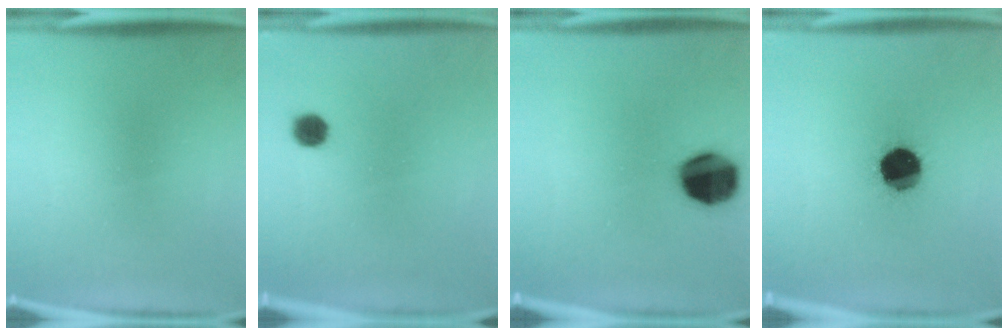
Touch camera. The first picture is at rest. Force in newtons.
{"total": 3.1}
{"total": 15.3}
{"total": 14.6}